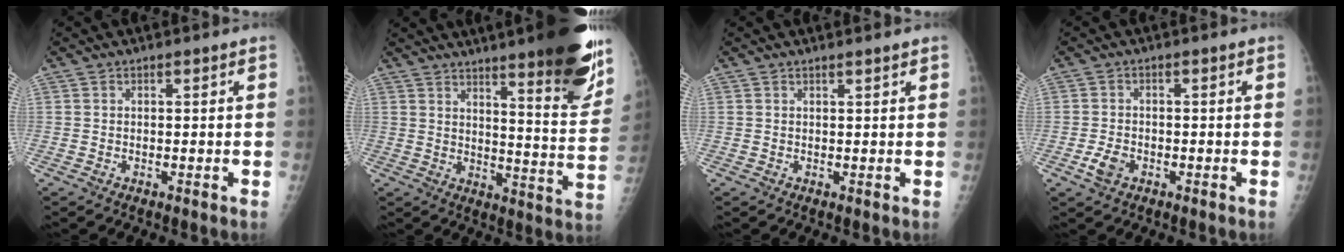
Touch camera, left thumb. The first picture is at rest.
{"total": 20.5, "force": [13.7, 3.2, 14.9], "torque": [-0.174, -0.077, 0.186]}
{"total": 0.9, "force": [0.7, 0.0, 0.5], "torque": [-0.007, -0.004, 0.012]}
{"total": 3.3, "force": [-1.5, 2.2, 2.0], "torque": [-0.040, 0.004, -0.027]}